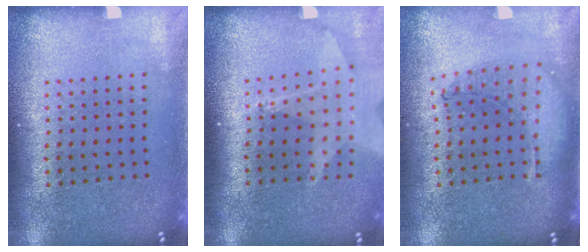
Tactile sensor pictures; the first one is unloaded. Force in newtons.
{"total": 1.9, "press": 1.5, "slide": 1.2}
{"total": 1.0, "press": 0.9, "slide": 0.3}